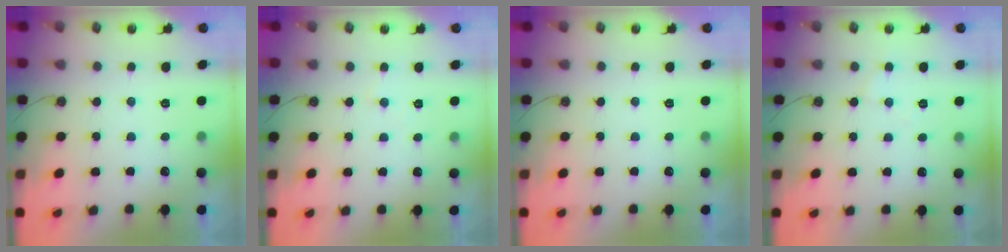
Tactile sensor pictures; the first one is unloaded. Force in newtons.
{"total": 3.2, "press": 3.1, "slide": 0.5}
{"total": 0.0}
{"total": 3.4, "press": 3.4, "slide": 0.5}